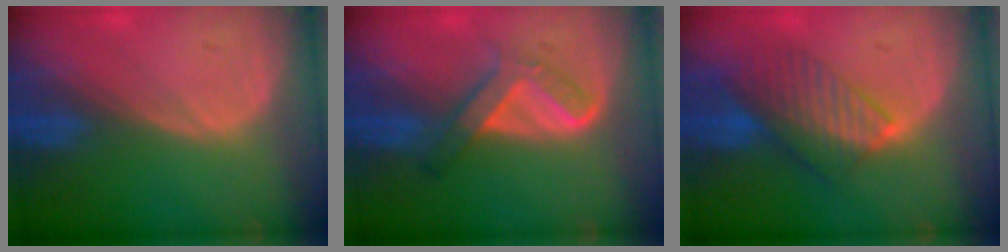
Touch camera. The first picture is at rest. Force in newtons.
{"total": 5.3, "press": 5.1, "slide": 1.4}
{"total": 8.1, "press": 7.1, "slide": 3.9}